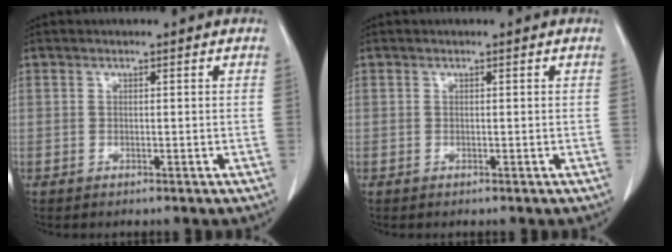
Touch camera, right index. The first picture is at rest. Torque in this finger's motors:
{"motor_torque": [0.00, 0.00, 0.00, 0.00]}